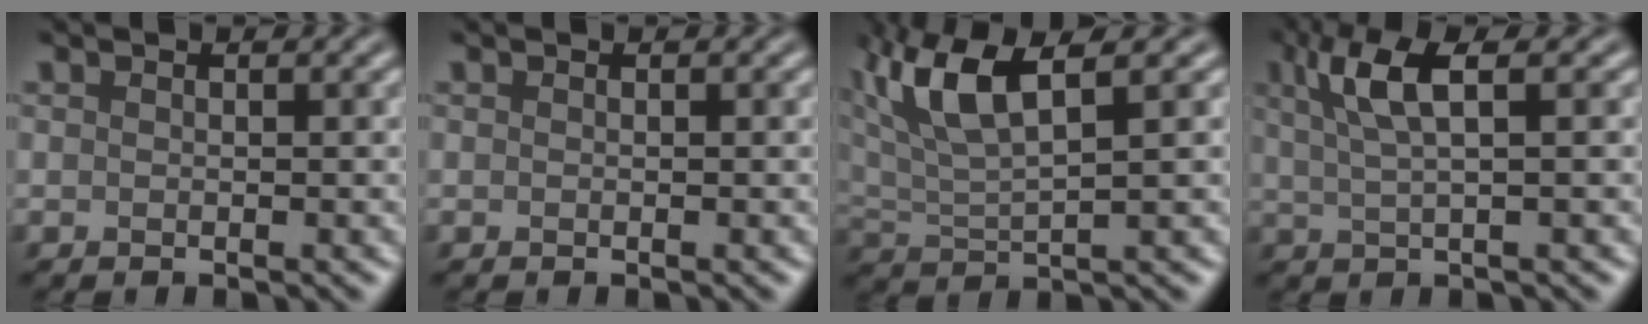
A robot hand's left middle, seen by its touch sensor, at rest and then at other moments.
{"total": 0.0}
{"total": 6.3, "force": [3.1, 2.1, 5.1], "torque": [-0.113, 0.013, 0.061]}
{"total": 4.5, "force": [1.7, 1.2, 4.0], "torque": [-0.081, 0.001, 0.034]}